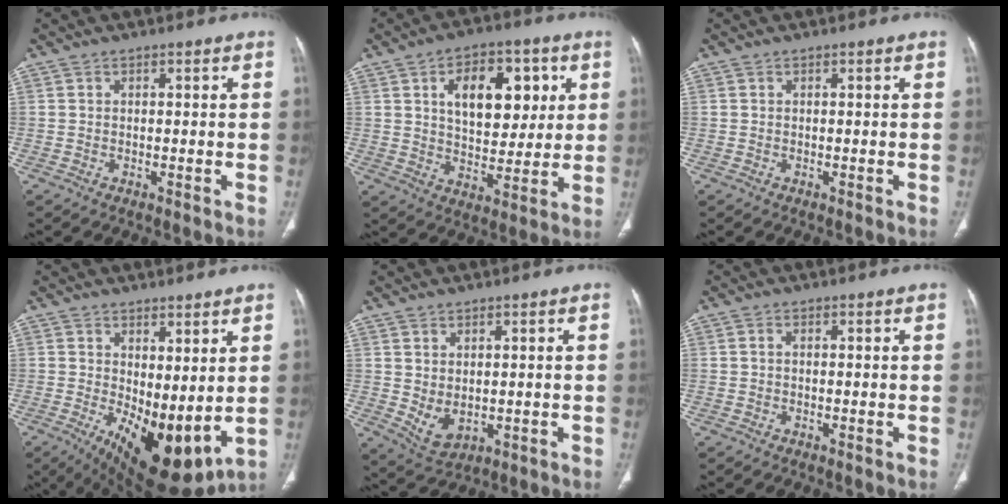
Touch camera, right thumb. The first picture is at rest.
{"total": 15.1, "force": [4.7, 9.0, 11.1], "torque": [-0.117, -0.011, 0.079]}
{"total": 0.0}
{"total": 14.1, "force": [-0.4, 6.5, 12.5], "torque": [-0.188, -0.035, 0.017]}
{"total": 5.2, "force": [0.0, 3.4, 3.9], "torque": [-0.065, -0.008, 0.022]}
{"total": 0.5, "force": [-0.1, 0.3, 0.4], "torque": [-0.010, 0.001, -0.004]}